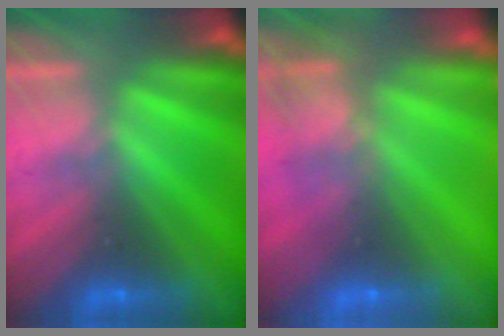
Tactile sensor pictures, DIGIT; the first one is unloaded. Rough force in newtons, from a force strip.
{"total": 8.2}